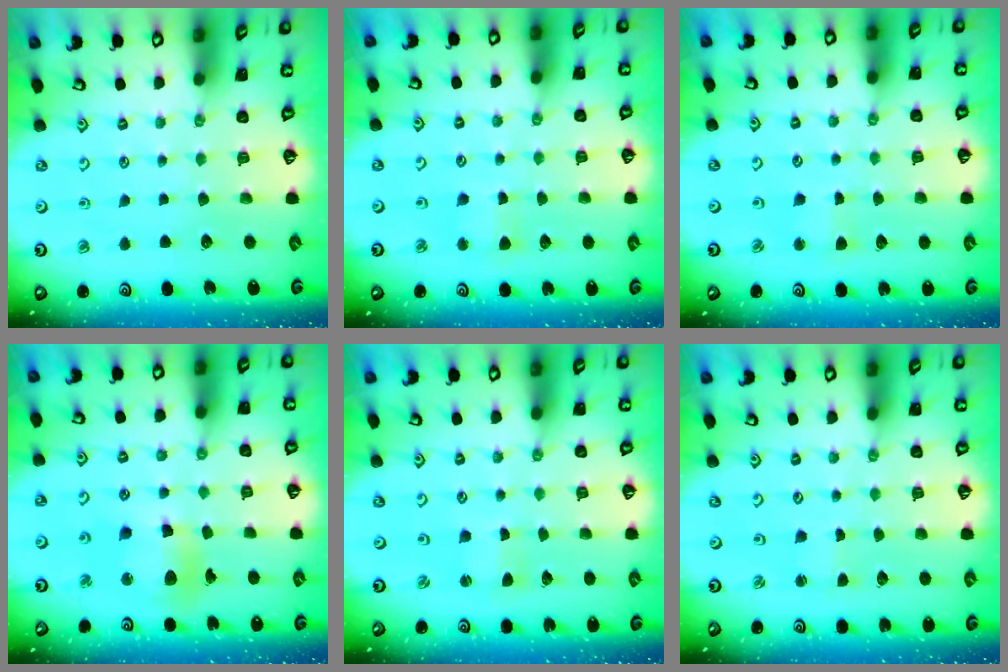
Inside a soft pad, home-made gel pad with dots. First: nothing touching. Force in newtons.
{"total": 3.7, "press": 3.6, "slide": 0.6}
{"total": 3.1, "press": 3.1, "slide": 0.4}
{"total": 11.9, "press": 11.8, "slide": 1.5}
{"total": 0.9, "press": 0.9, "slide": 0.2}
{"total": 0.9, "press": 0.9, "slide": 0.0}